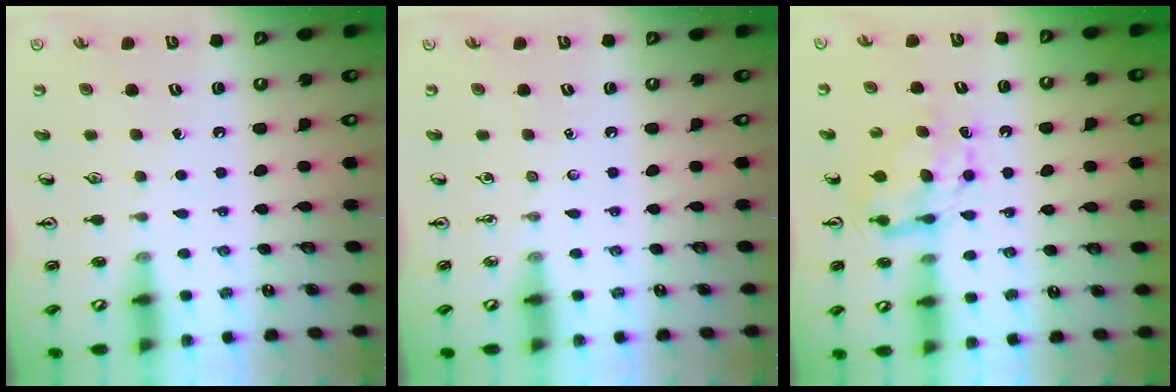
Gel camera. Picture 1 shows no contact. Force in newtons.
{"total": 0.0}
{"total": 7.3, "press": 7.3, "slide": 0.2}